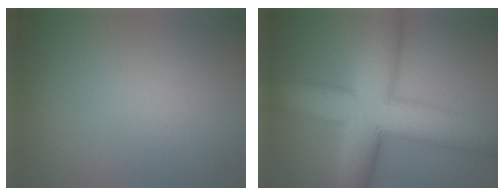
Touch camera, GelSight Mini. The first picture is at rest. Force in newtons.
{"total": 11.6, "press": 11.6, "slide": 0.3}